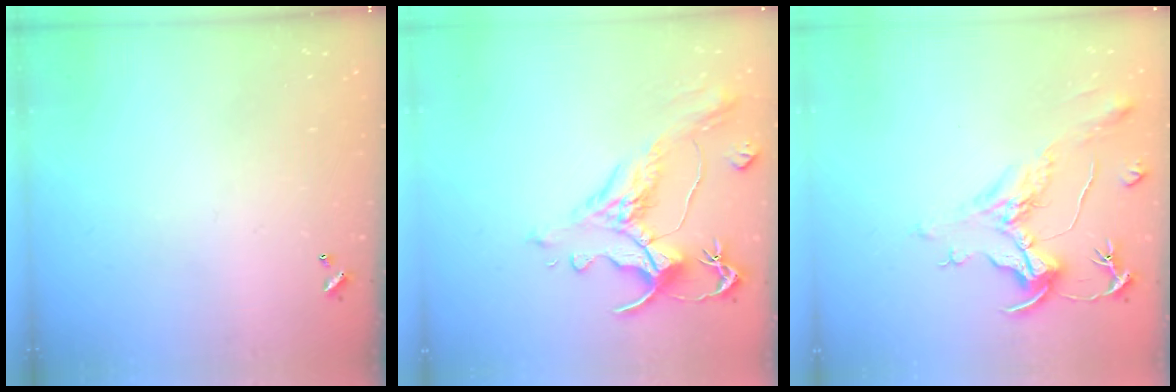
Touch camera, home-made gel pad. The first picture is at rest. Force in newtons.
{"total": 1.5, "press": 0.1, "slide": 1.5}
{"total": 2.0, "press": 1.5, "slide": 1.3}